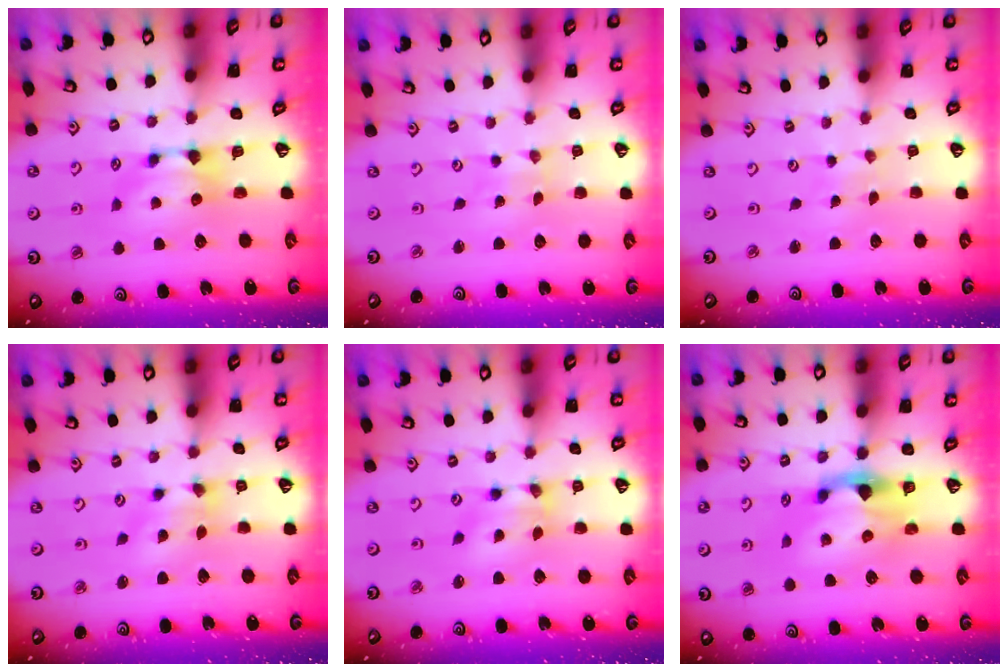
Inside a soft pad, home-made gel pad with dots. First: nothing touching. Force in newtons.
{"total": 5.5, "press": 5.5, "slide": 0.3}
{"total": 6.4, "press": 6.4, "slide": 0.3}
{"total": 1.4, "press": 0.6, "slide": 1.3}
{"total": 2.1, "press": 1.4, "slide": 1.5}
{"total": 3.1, "press": 2.8, "slide": 1.3}